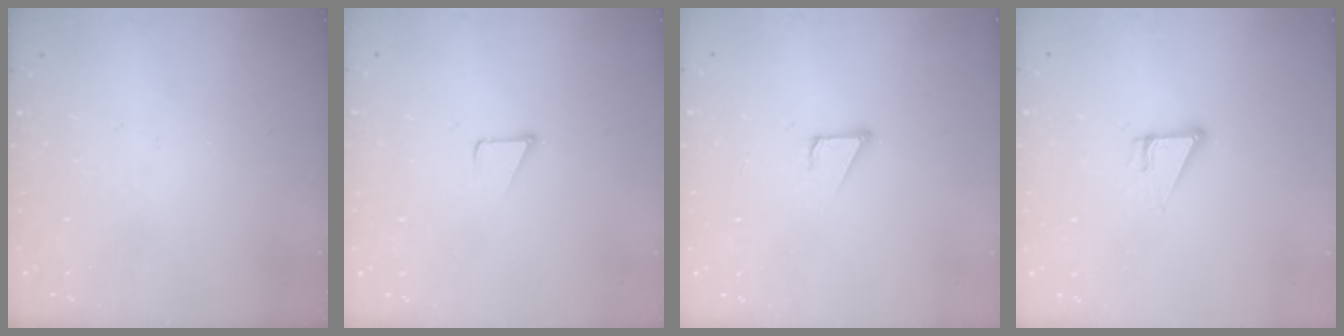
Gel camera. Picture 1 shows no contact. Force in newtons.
{"total": 1.7, "press": 1.7, "slide": 0.1}
{"total": 2.1, "press": 2.1, "slide": 0.0}
{"total": 4.6, "press": 4.6, "slide": 0.2}